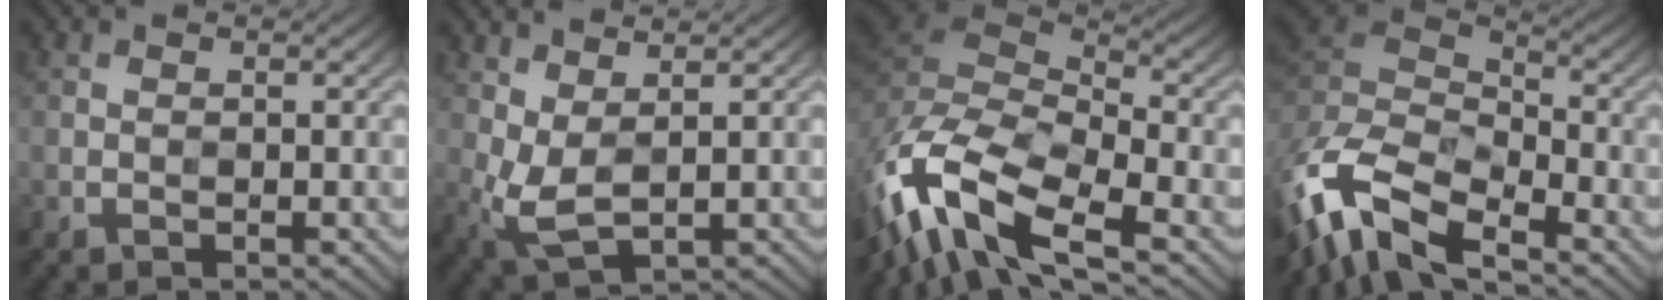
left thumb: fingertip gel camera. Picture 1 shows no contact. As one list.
[{"total": 4.8, "force": [1.5, 2.2, 4.0], "torque": [-0.109, -0.001, 0.031]}, {"total": 14.5, "force": [-8.8, 5.9, 9.9], "torque": [-0.241, -0.018, -0.161]}, {"total": 11.6, "force": [-7.5, 4.8, 7.5], "torque": [-0.173, -0.008, -0.148]}]